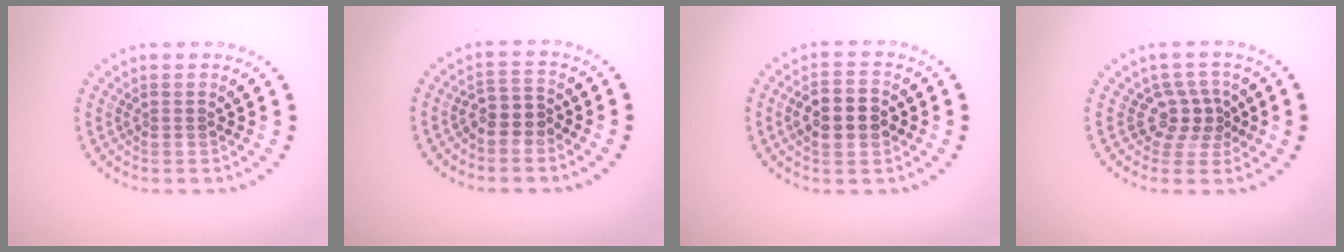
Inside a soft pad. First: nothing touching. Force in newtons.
{"total": 2.4, "press": 2.2, "slide": 1.0}
{"total": 4.4, "press": 4.3, "slide": 0.2}
{"total": 2.8, "press": 2.1, "slide": 1.9}